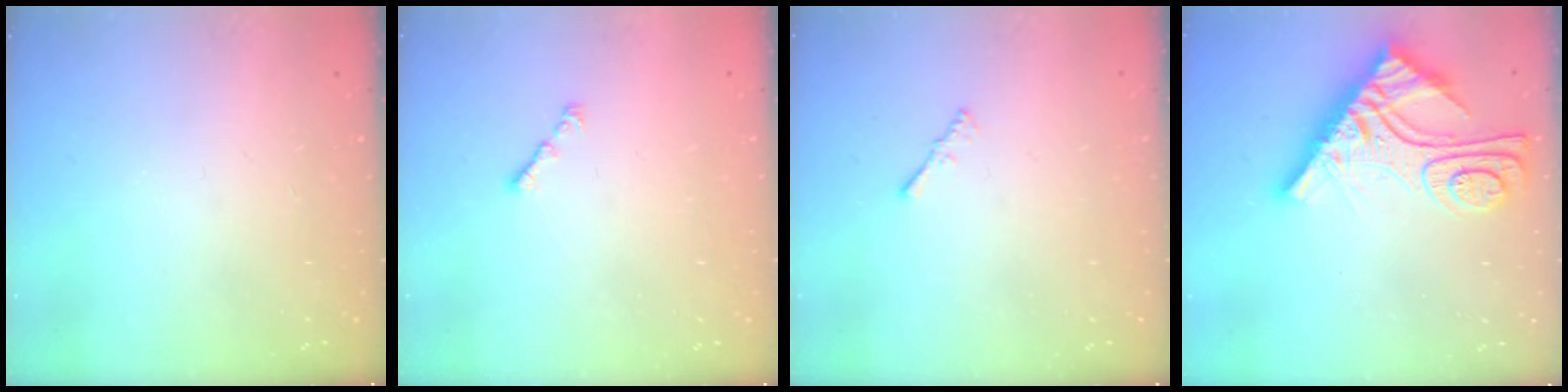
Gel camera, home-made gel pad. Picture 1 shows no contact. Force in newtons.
{"total": 0.9, "press": 0.8, "slide": 0.5}
{"total": 0.7, "press": 0.6, "slide": 0.3}
{"total": 15.0, "press": 15.0, "slide": 1.4}